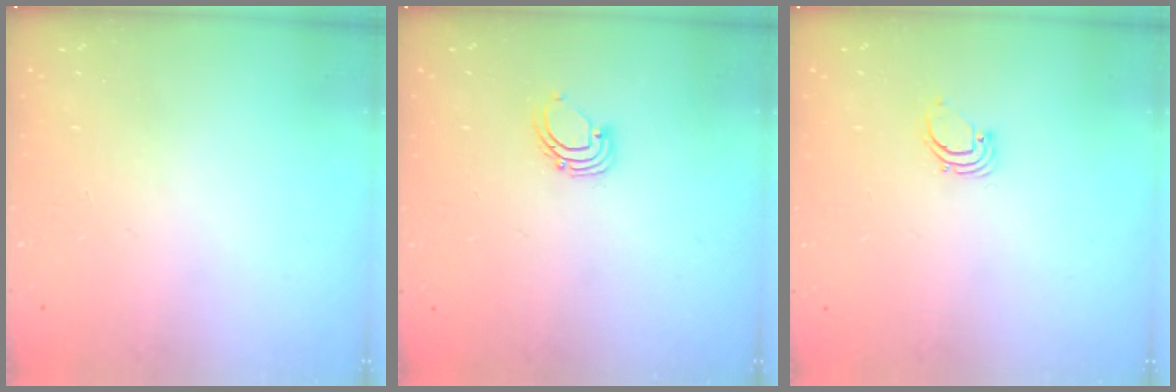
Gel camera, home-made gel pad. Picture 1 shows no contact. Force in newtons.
{"total": 2.6, "press": 2.6, "slide": 0.2}
{"total": 1.7, "press": 1.7, "slide": 0.1}